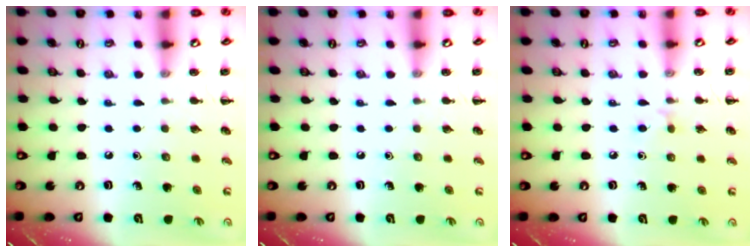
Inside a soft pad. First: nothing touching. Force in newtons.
{"total": 0.0}
{"total": 3.7, "press": 3.4, "slide": 1.5}